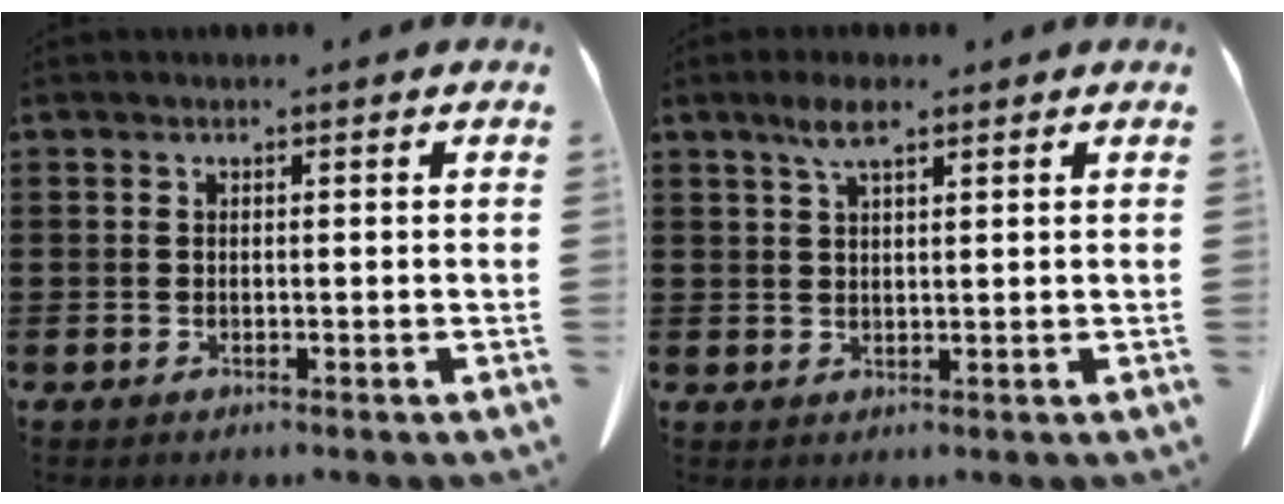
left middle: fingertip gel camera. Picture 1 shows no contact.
{"total": 4.2, "force": [2.4, 1.0, 3.2], "torque": [-0.068, 0.004, 0.043]}